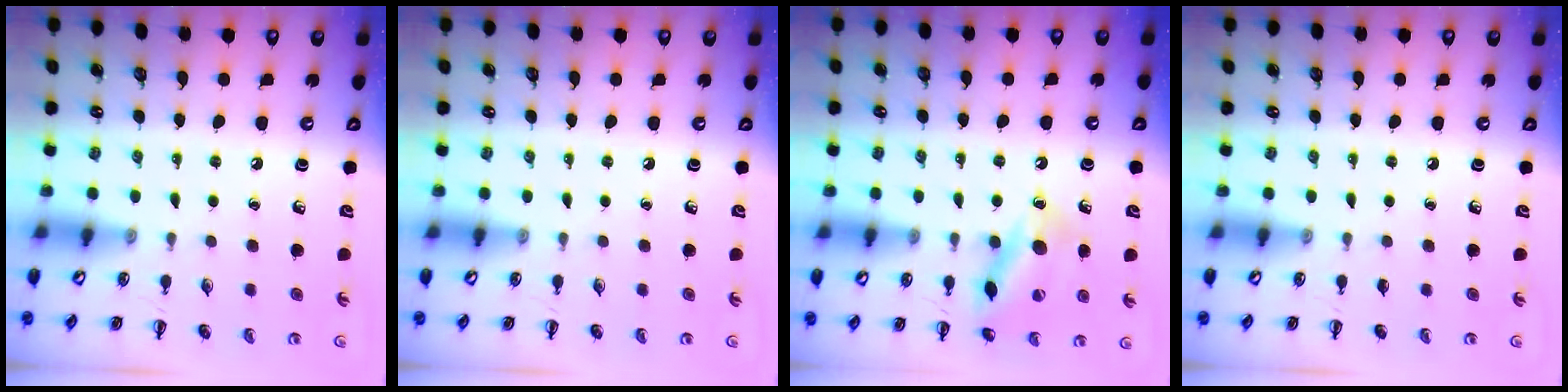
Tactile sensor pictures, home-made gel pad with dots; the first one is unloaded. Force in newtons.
{"total": 0.0}
{"total": 14.4, "press": 14.2, "slide": 2.5}
{"total": 0.0}